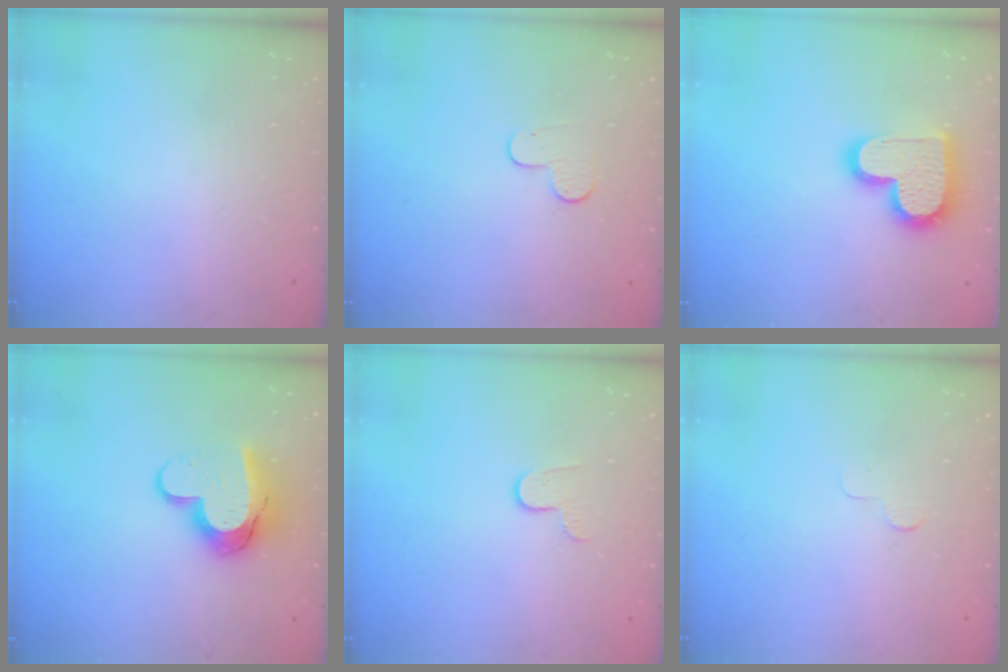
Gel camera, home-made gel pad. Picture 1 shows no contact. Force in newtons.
{"total": 5.9, "press": 5.9, "slide": 0.4}
{"total": 16.0, "press": 16.0, "slide": 1.1}
{"total": 13.3, "press": 13.3, "slide": 1.1}
{"total": 4.6, "press": 4.6, "slide": 0.5}
{"total": 2.5, "press": 2.5, "slide": 0.2}